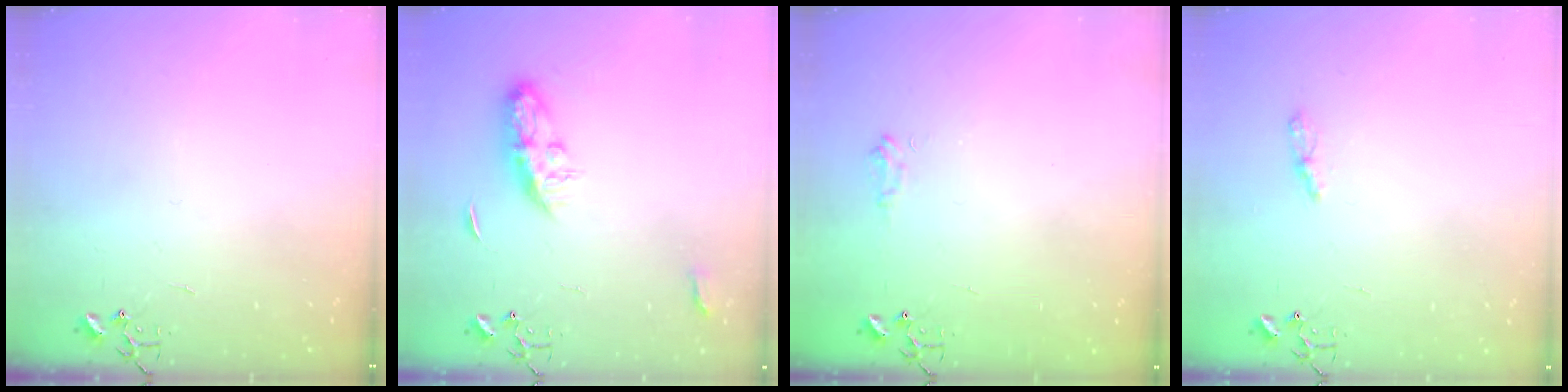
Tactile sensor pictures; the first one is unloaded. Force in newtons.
{"total": 8.2, "press": 8.1, "slide": 0.6}
{"total": 6.3, "press": 6.3, "slide": 0.8}
{"total": 4.7, "press": 4.7, "slide": 0.4}